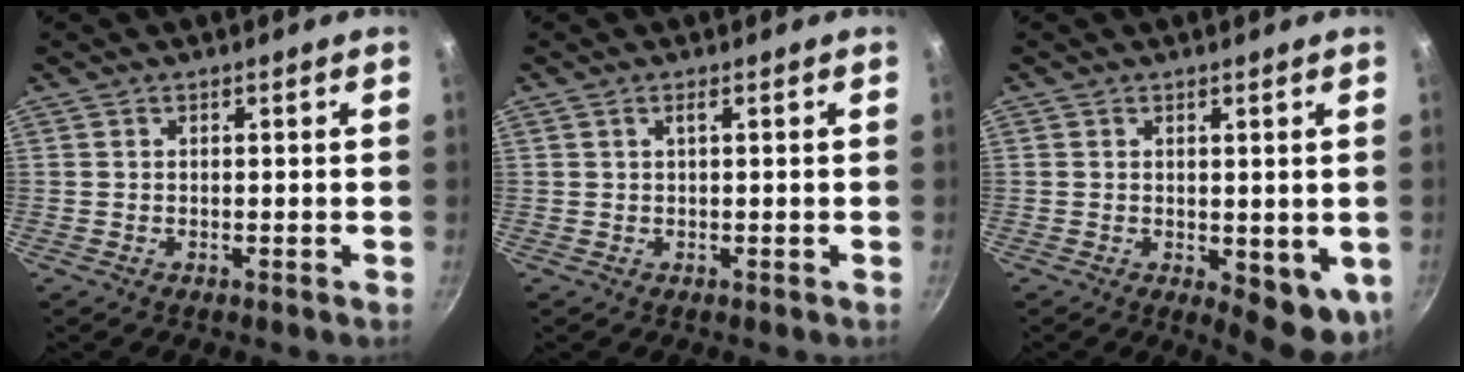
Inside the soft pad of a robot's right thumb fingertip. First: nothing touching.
{"total": 0.8, "force": [0.3, 0.0, 0.7], "torque": [-0.013, 0.003, 0.006]}
{"total": 8.2, "force": [-0.5, 4.0, 7.1], "torque": [-0.069, -0.007, 0.002]}